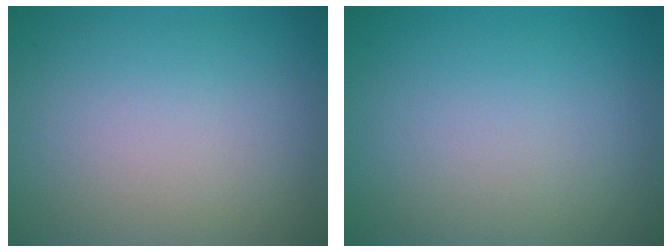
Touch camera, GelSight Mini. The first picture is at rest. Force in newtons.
{"total": 0.0}